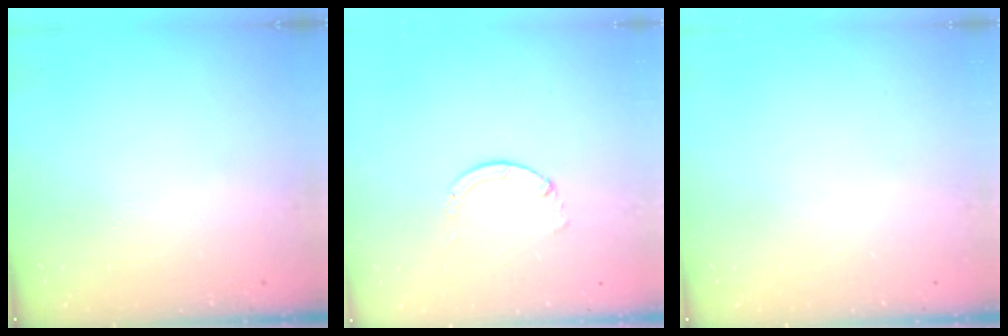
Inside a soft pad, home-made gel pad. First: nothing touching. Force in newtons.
{"total": 1.3, "press": 1.3, "slide": 0.2}
{"total": 0.0}